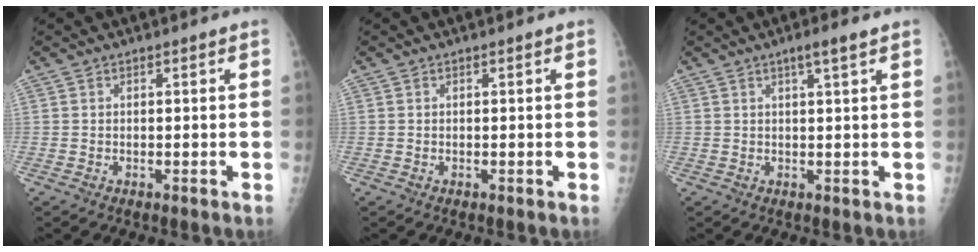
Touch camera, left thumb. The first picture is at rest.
{"total": 0.0}
{"total": 2.9, "force": [1.7, 0.0, 2.3], "torque": [-0.043, -0.006, 0.030]}